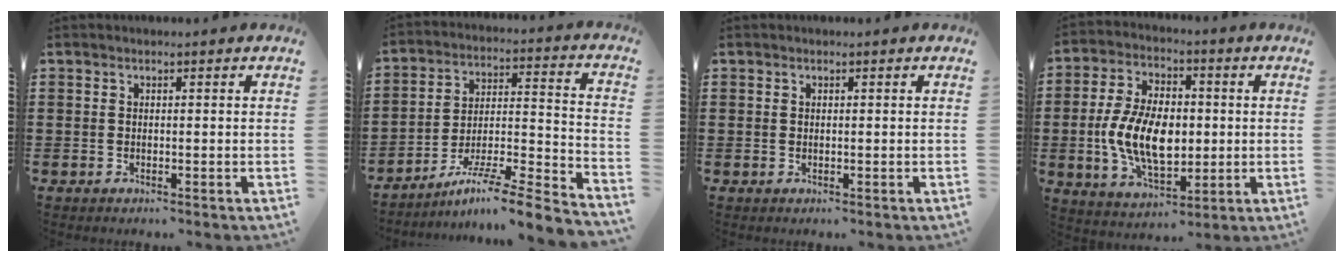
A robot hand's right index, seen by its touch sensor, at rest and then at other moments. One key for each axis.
{"total": 7.2, "fx": -5.4, "fy": 0.0, "fz": 4.8, "tx": -0.078, "ty": -0.011, "tz": -0.109}
{"total": 0.0}
{"total": 11.4, "fx": -1.0, "fy": 6.9, "fz": 9.1, "tx": -0.195, "ty": 0.004, "tz": -0.021}